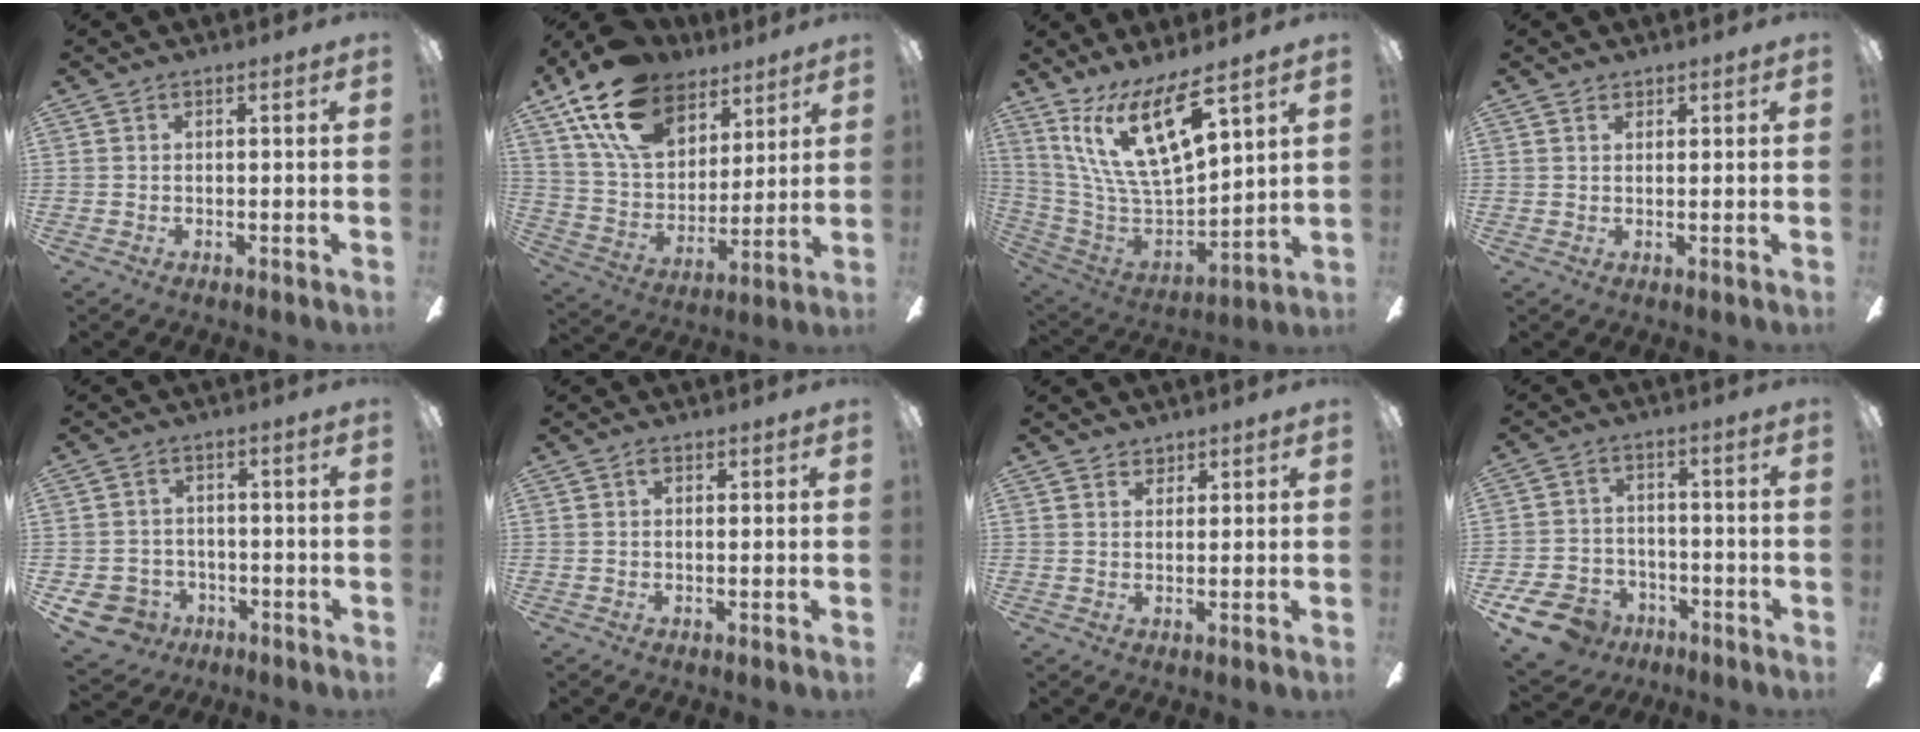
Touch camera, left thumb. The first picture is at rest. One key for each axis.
{"total": 19.4, "fx": 12.6, "fy": 11.4, "fz": 9.3, "tx": -0.177, "ty": -0.057, "tz": 0.234}
{"total": 19.6, "fx": 11.7, "fy": 6.7, "fz": 14.3, "tx": -0.296, "ty": -0.079, "tz": 0.201}
{"total": 1.2, "fx": 1.0, "fy": 0.6, "fz": 0.2, "tx": -0.003, "ty": 0.001, "tz": 0.020}
{"total": 7.6, "fx": -3.8, "fy": 6.3, "fz": 2.0, "tx": -0.065, "ty": 0.024, "tz": -0.068}
{"total": 1.1, "fx": 0.3, "fy": 0.5, "fz": 0.9, "tx": -0.020, "ty": 0.005, "tz": 0.004}
{"total": 2.0, "fx": 1.7, "fy": 1.1, "fz": 0.2, "tx": 0.003, "ty": -0.003, "tz": 0.031}
{"total": 10.3, "fx": -6.9, "fy": 6.6, "fz": 4.0, "tx": -0.103, "ty": 0.045, "tz": -0.128}